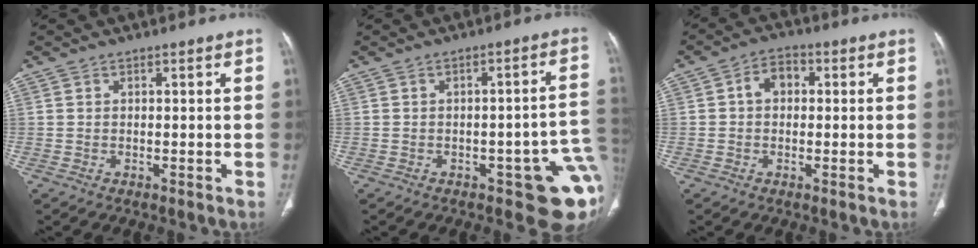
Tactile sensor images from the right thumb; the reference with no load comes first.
{"total": 12.7, "force": [-4.0, 4.6, 11.1], "torque": [-0.094, 0.019, -0.037]}
{"total": 4.6, "force": [0.5, 3.4, 3.0], "torque": [-0.037, 0.017, -0.001]}